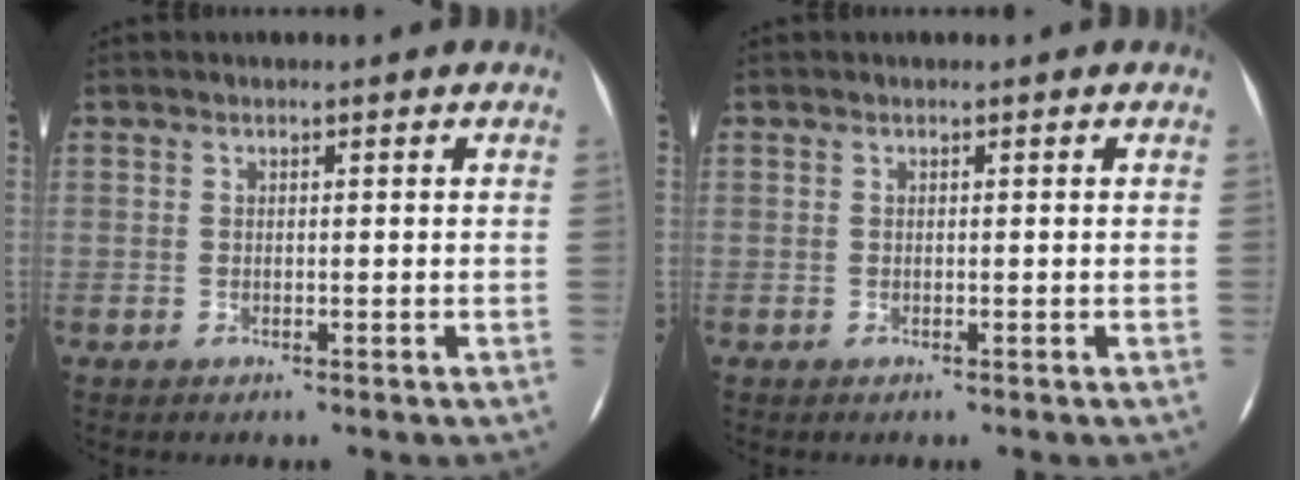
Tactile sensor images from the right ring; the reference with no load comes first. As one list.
[{"total": 0.0}]